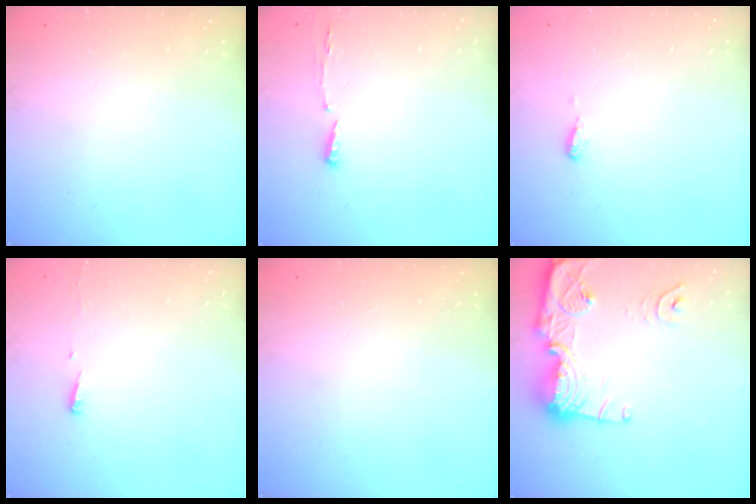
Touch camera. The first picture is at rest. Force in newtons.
{"total": 3.4, "press": 3.3, "slide": 0.9}
{"total": 4.7, "press": 4.7, "slide": 0.6}
{"total": 6.5, "press": 2.8, "slide": 5.8}
{"total": 0.0}
{"total": 17.9, "press": 17.8, "slide": 1.4}